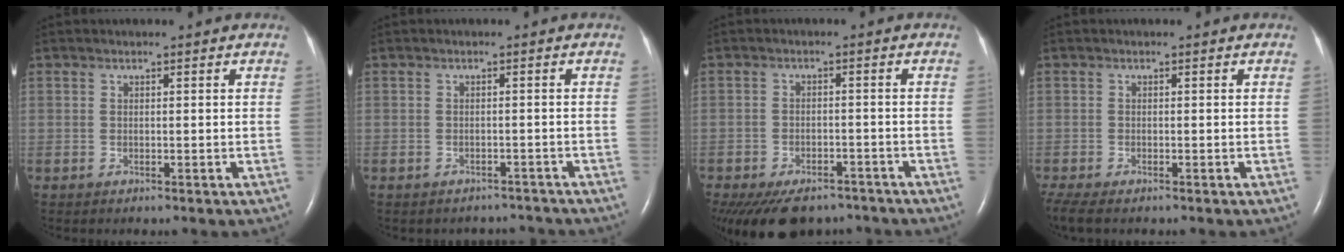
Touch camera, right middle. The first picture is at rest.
{"total": 3.5, "force": [-3.2, 1.5, -0.3], "torque": [0.005, 0.009, -0.038]}
{"total": 13.5, "force": [-10.4, 6.6, 5.6], "torque": [-0.125, -0.011, -0.140]}
{"total": 5.1, "force": [-4.2, 0.8, 2.7], "torque": [-0.059, -0.015, -0.075]}